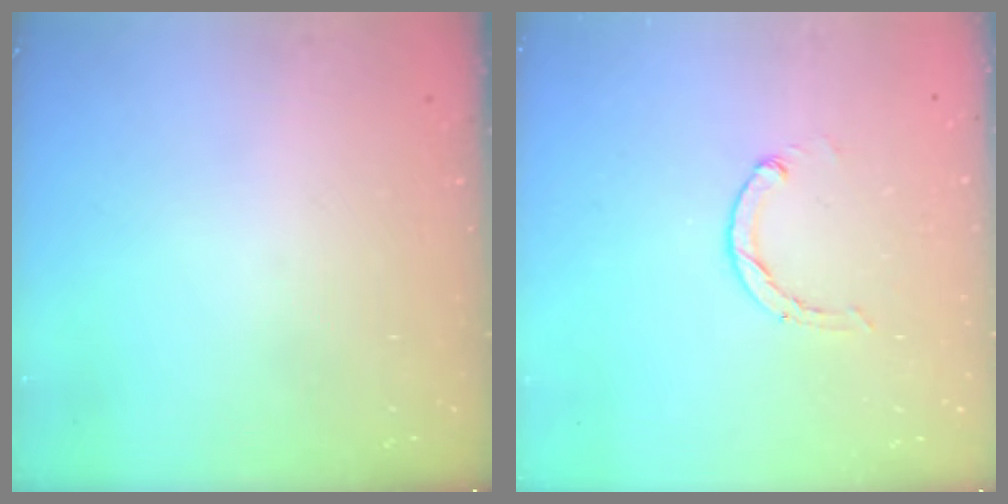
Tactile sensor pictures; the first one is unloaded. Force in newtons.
{"total": 0.8, "press": 0.8, "slide": 0.2}